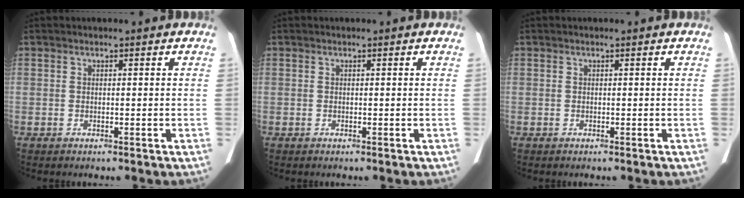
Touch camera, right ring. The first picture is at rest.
{"total": 0.0}
{"total": 0.0}